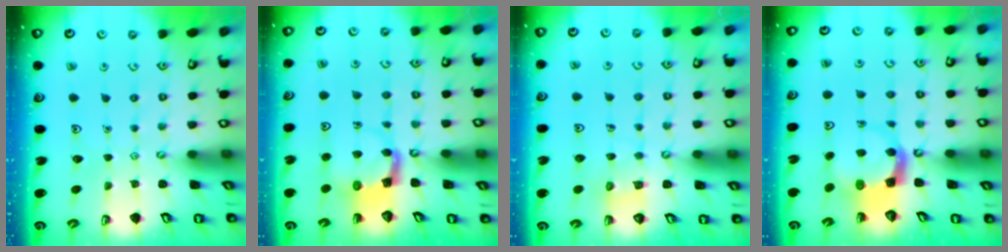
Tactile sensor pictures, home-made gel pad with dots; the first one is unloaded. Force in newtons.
{"total": 4.0, "press": 3.9, "slide": 0.6}
{"total": 5.3, "press": 5.3, "slide": 0.5}
{"total": 3.8, "press": 3.8, "slide": 0.6}